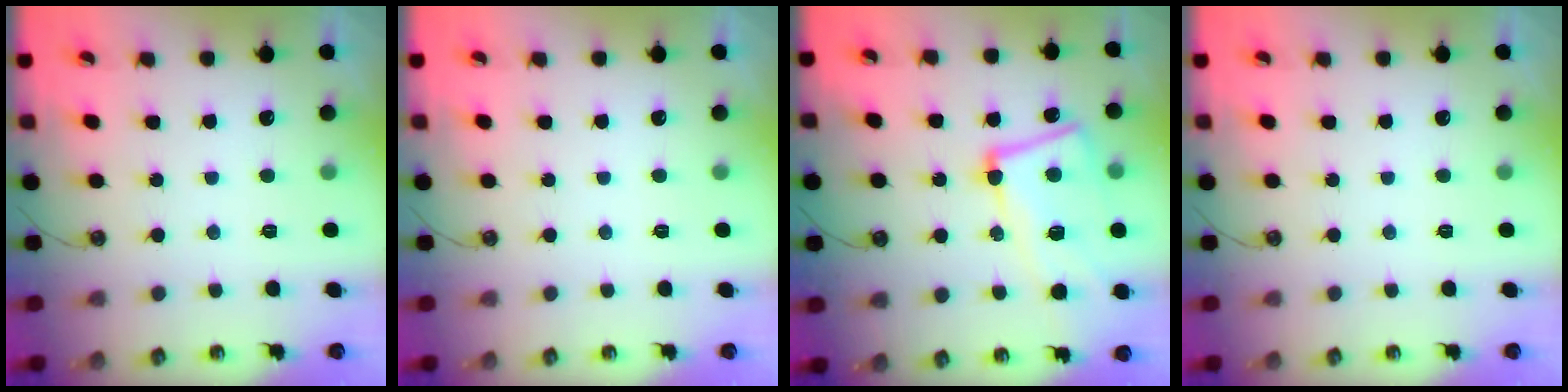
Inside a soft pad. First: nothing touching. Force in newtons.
{"total": 0.0}
{"total": 11.5, "press": 11.2, "slide": 2.5}
{"total": 0.0}